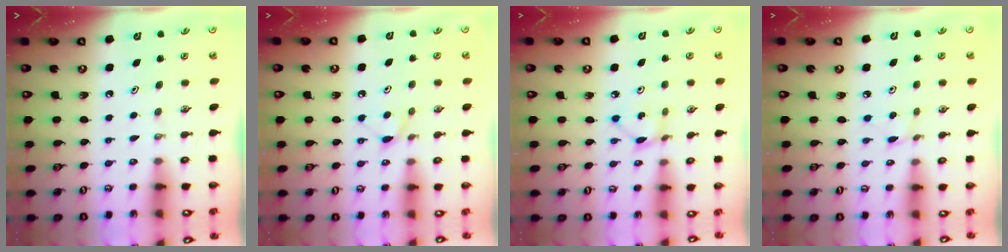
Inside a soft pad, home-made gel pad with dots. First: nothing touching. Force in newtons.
{"total": 4.9, "press": 4.9, "slide": 0.6}
{"total": 2.2, "press": 2.2, "slide": 0.1}
{"total": 1.1, "press": 1.1, "slide": 0.1}